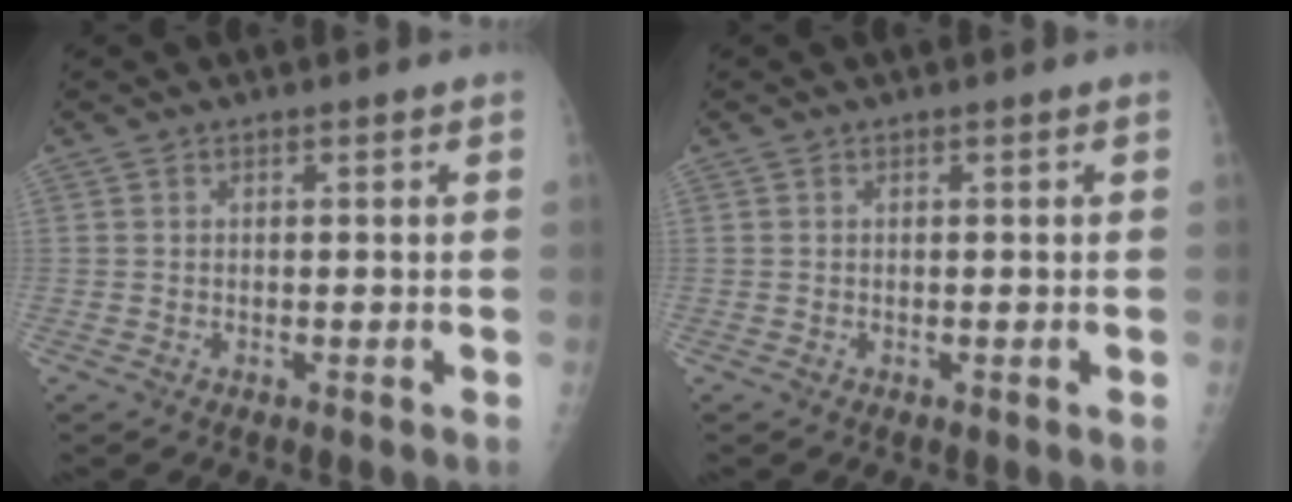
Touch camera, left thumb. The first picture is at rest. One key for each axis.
{"total": 0.0}